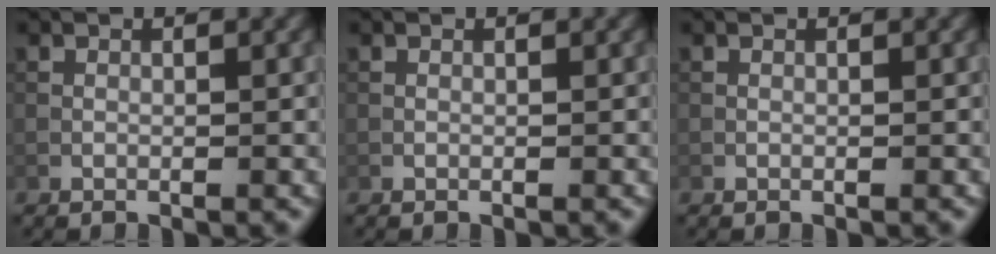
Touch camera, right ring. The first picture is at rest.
{"total": 0.0}
{"total": 0.0}